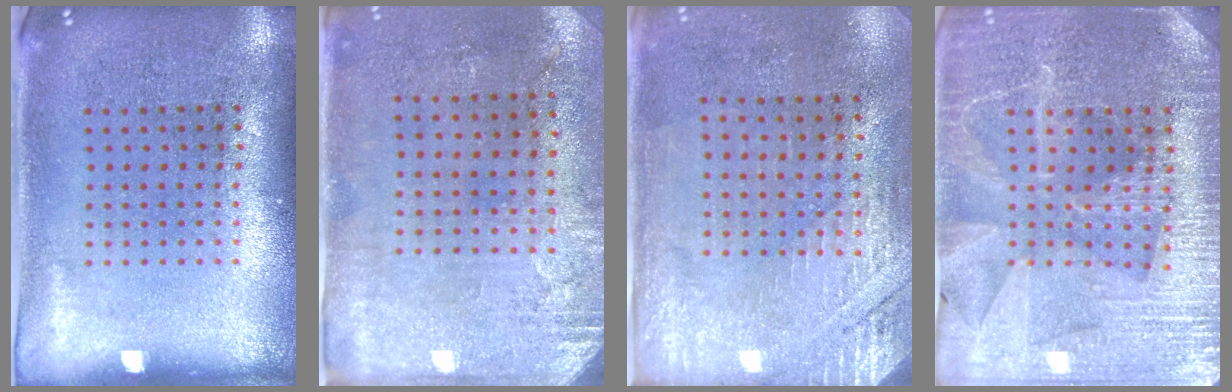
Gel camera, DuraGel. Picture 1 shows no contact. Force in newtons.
{"total": 2.8, "press": 2.4, "slide": 1.5}
{"total": 2.7, "press": 2.4, "slide": 1.3}
{"total": 3.8, "press": 3.7, "slide": 1.2}